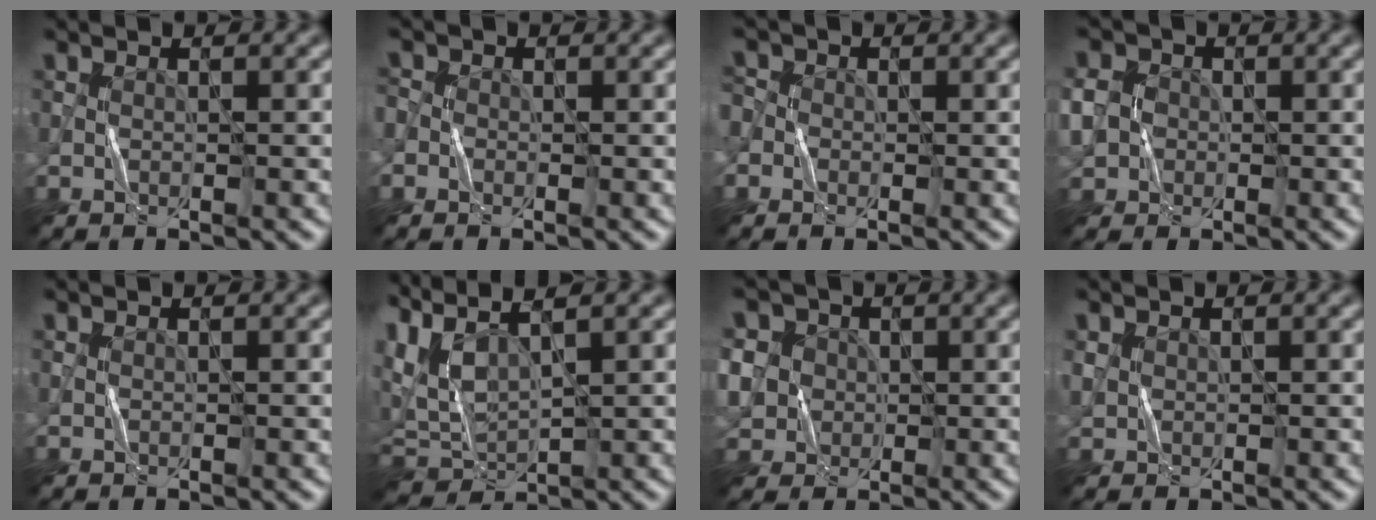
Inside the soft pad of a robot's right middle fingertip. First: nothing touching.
{"total": 0.9, "force": [-0.3, 0.9, 0.1], "torque": [-0.002, 0.000, -0.014]}
{"total": 1.9, "force": [-0.2, 1.8, 0.6], "torque": [-0.008, 0.012, -0.022]}
{"total": 5.3, "force": [-0.6, 4.8, 2.1], "torque": [-0.052, 0.014, -0.032]}
{"total": 0.0}
{"total": 4.2, "force": [2.2, 1.7, 3.2], "torque": [-0.078, 0.005, 0.048]}
{"total": 7.5, "force": [0.5, 6.9, 2.9], "torque": [-0.069, 0.032, -0.012]}
{"total": 0.9, "force": [0.3, 0.9, 0.2], "torque": [-0.005, 0.000, 0.009]}